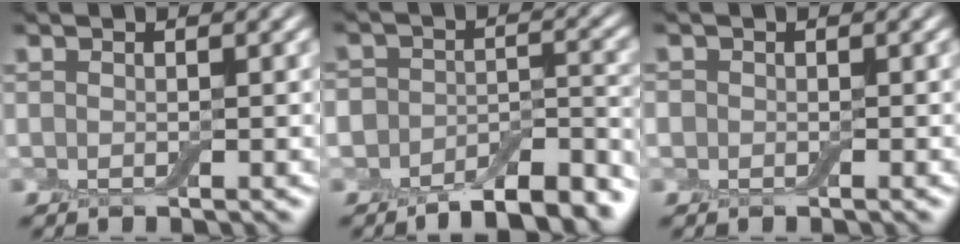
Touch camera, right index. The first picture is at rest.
{"total": 9.8, "force": [-7.7, 4.1, 4.5], "torque": [-0.048, 0.003, -0.109]}
{"total": 0.7, "force": [-0.2, 0.7, 0.1], "torque": [0.003, -0.003, -0.008]}